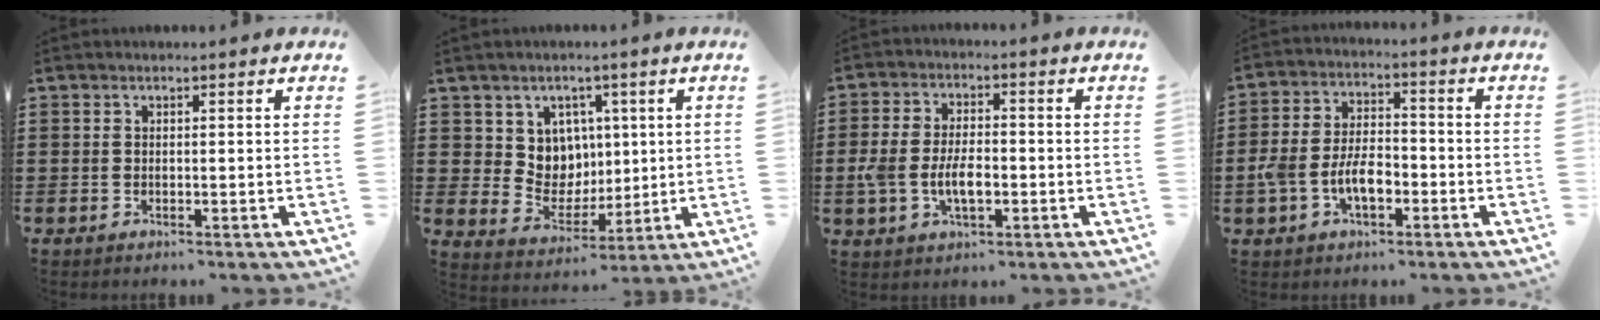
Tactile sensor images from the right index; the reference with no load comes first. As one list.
[{"total": 7.6, "force": [2.7, 6.8, 1.8], "torque": [-0.057, -0.007, 0.053]}, {"total": 6.2, "force": [-1.5, 3.4, 5.0], "torque": [-0.116, 0.003, -0.032]}, {"total": 7.1, "force": [-2.6, 3.9, 5.3], "torque": [-0.124, 0.004, -0.054]}]